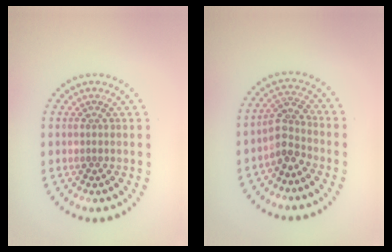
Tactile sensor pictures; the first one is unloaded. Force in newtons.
{"total": 2.8, "press": 2.1, "slide": 1.9}